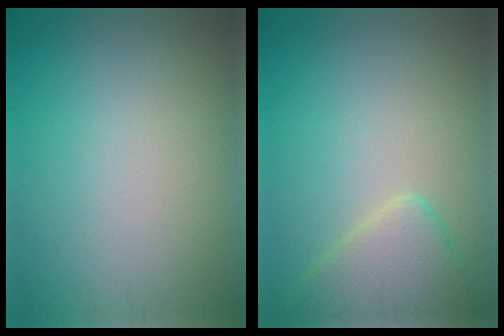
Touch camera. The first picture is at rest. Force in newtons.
{"total": 3.5, "press": 3.4, "slide": 0.4}